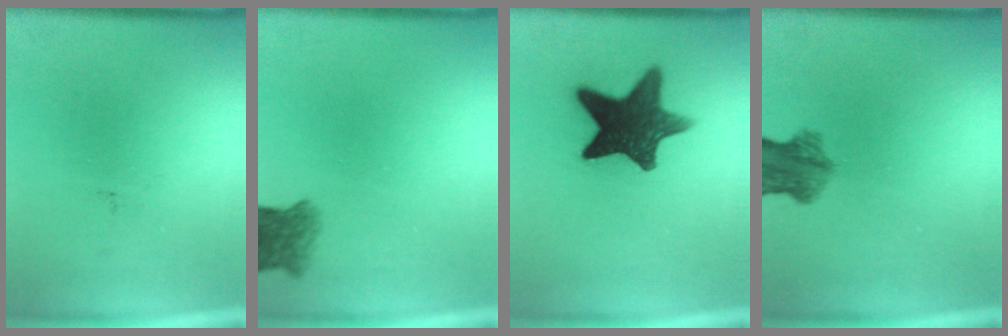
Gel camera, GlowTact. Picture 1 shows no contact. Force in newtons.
{"total": 4.2}
{"total": 13.8}
{"total": 6.1}